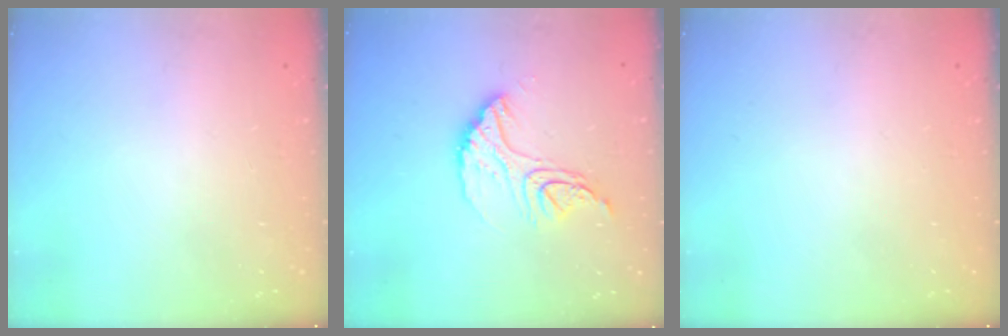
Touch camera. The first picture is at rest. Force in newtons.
{"total": 13.2, "press": 13.2, "slide": 0.7}
{"total": 0.0}